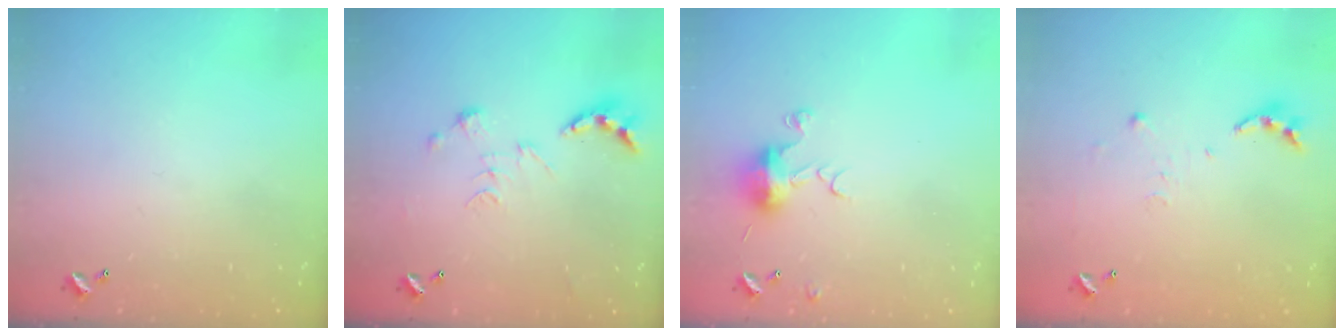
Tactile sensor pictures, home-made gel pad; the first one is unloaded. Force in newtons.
{"total": 0.8, "press": 0.8, "slide": 0.3}
{"total": 7.4, "press": 7.4, "slide": 1.0}
{"total": 6.3, "press": 6.3, "slide": 0.6}